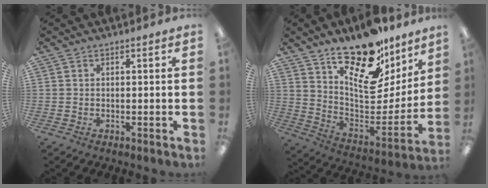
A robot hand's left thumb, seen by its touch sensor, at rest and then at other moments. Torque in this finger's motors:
{"motor_torque": [0.53, 0.74, -0.08, -0.19, 0.18]}